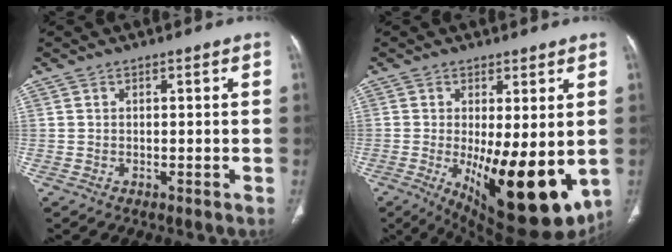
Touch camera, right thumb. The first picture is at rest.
{"total": 18.3, "force": [-3.0, 6.8, 16.7], "torque": [-0.220, -0.035, -0.018]}